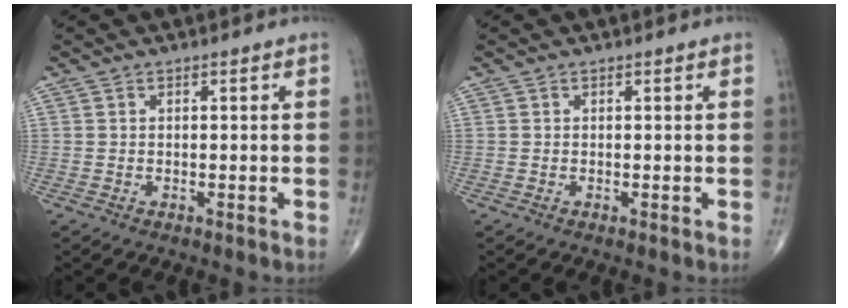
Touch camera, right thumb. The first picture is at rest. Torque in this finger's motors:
{"motor_torque": [0.70, 0.48, -0.27, -0.41, -0.04]}